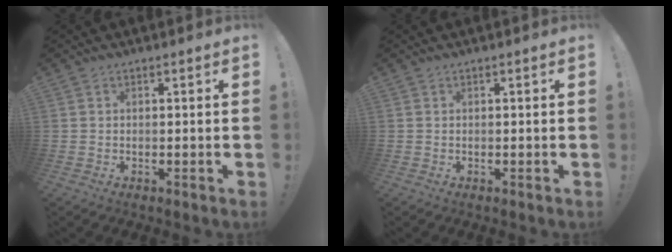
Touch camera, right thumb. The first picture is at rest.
{"total": 0.0}